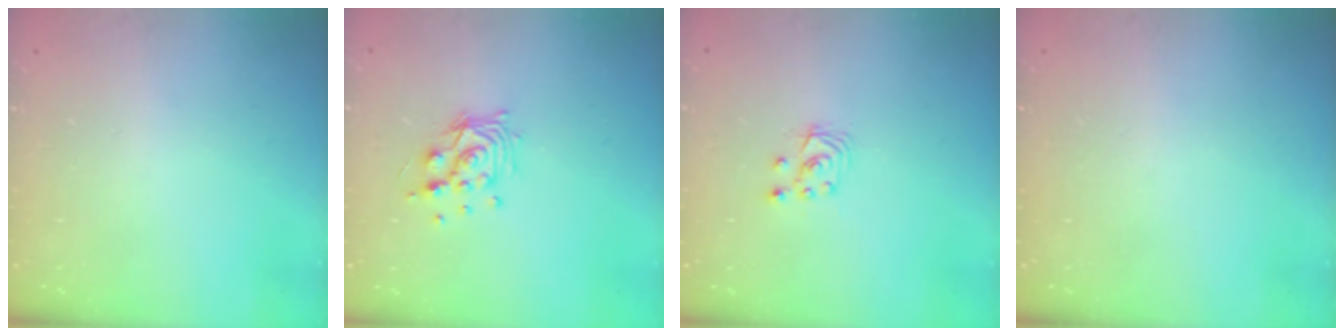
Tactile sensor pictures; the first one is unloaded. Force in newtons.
{"total": 10.5, "press": 10.5, "slide": 0.6}
{"total": 3.5, "press": 3.5, "slide": 0.4}
{"total": 0.0}